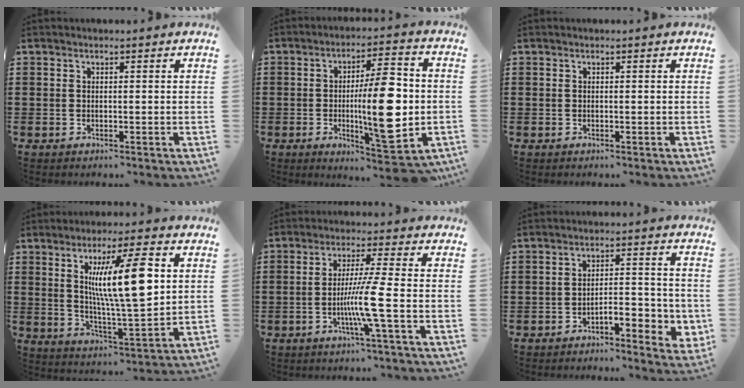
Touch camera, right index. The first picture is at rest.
{"total": 14.0, "force": [-1.6, 4.1, 13.2], "torque": [-0.207, -0.013, -0.030]}
{"total": 0.0}
{"total": 13.8, "force": [3.9, 2.8, 13.0], "torque": [-0.230, 0.005, 0.061]}
{"total": 7.5, "force": [-2.2, -1.0, 7.1], "torque": [-0.133, -0.019, -0.046]}
{"total": 4.5, "force": [-3.0, 1.3, 3.1], "torque": [-0.052, 0.010, -0.055]}